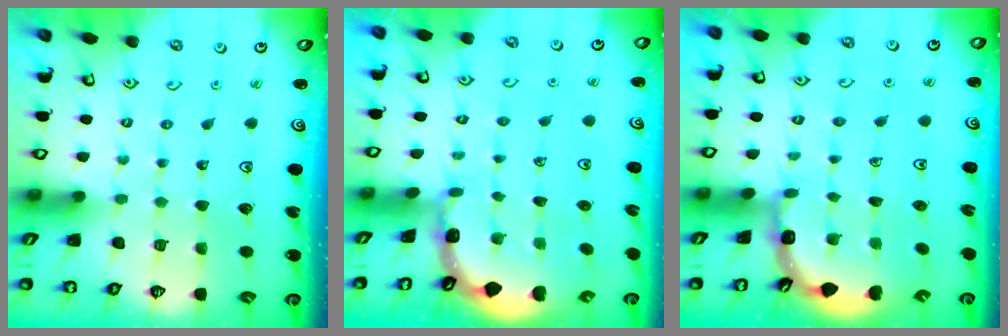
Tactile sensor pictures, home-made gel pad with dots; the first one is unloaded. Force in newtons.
{"total": 1.0, "press": 1.0, "slide": 0.2}
{"total": 2.3, "press": 2.3, "slide": 0.1}